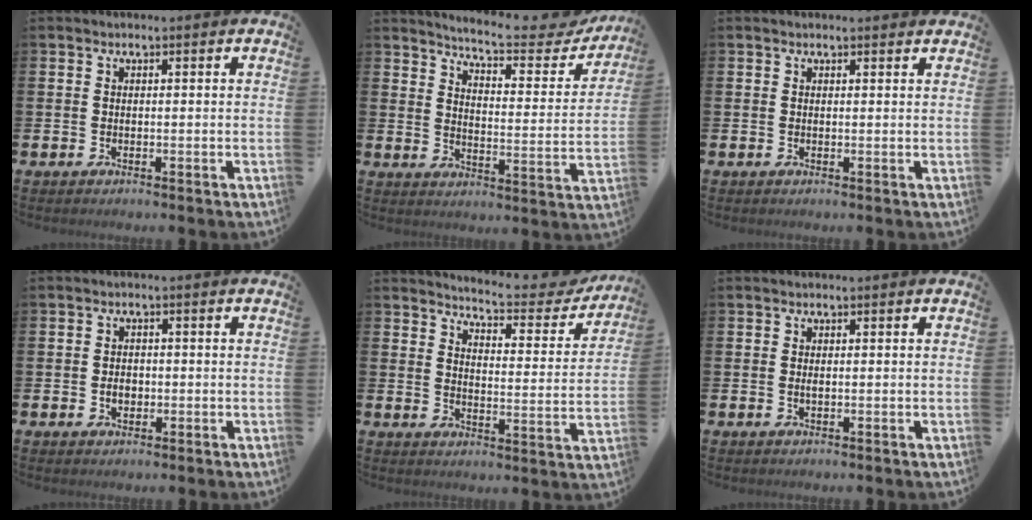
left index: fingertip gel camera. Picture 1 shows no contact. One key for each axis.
{"total": 6.4, "fx": 6.0, "fy": 0.6, "fz": 2.0, "tx": -0.053, "ty": -0.048, "tz": 0.096}
{"total": 0.6, "fx": 0.6, "fy": 0.0, "fz": 0.2, "tx": 0.007, "ty": -0.003, "tz": 0.009}
{"total": 2.1, "fx": -0.3, "fy": 1.5, "fz": 1.3, "tx": -0.013, "ty": 0.001, "tz": -0.012}
{"total": 5.5, "fx": 5.3, "fy": 0.5, "fz": 1.2, "tx": -0.035, "ty": -0.043, "tz": 0.086}
{"total": 0.5, "fx": 0.1, "fy": 0.1, "fz": 0.5, "tx": -0.005, "ty": -0.003, "tz": 0.000}